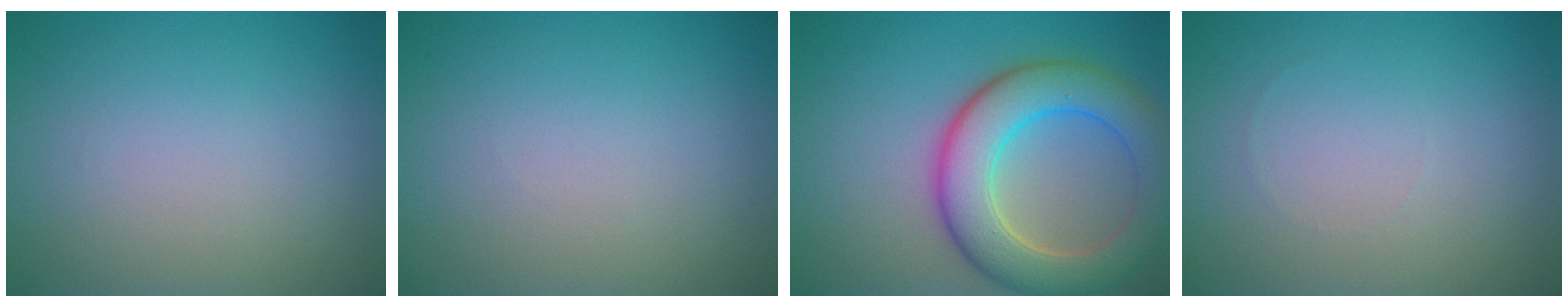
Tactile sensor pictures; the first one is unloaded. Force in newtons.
{"total": 0.0}
{"total": 8.0, "press": 8.0, "slide": 0.4}
{"total": 0.0}